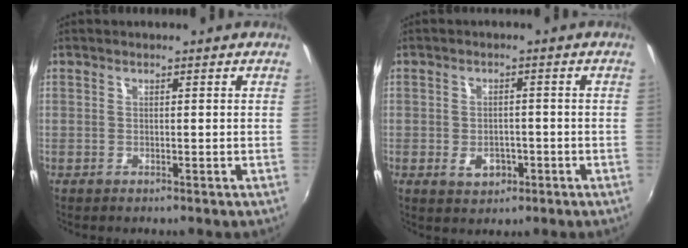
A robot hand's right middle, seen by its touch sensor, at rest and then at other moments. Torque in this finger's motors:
{"motor_torque": [-0.05, 0.08, -0.01, 0.01]}